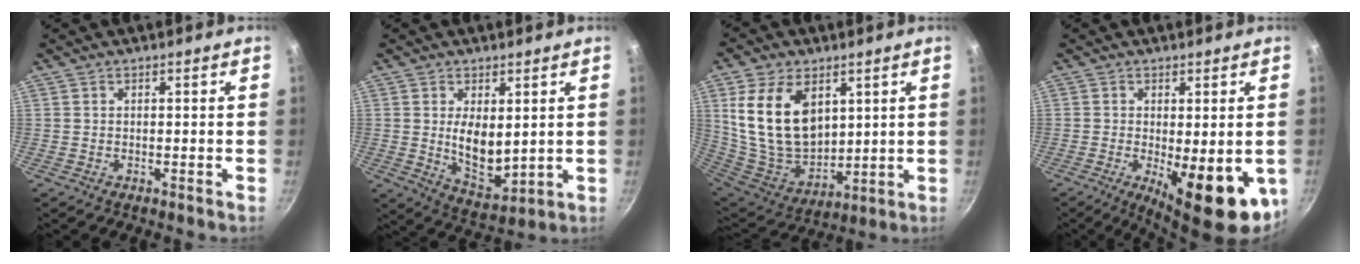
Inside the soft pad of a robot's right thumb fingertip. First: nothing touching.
{"total": 8.8, "force": [1.1, 4.6, 7.4], "torque": [-0.100, -0.027, 0.036]}
{"total": 18.1, "force": [6.0, 11.4, 12.8], "torque": [-0.218, -0.027, 0.135]}
{"total": 15.2, "force": [-4.5, 5.8, 13.4], "torque": [-0.147, -0.019, -0.045]}